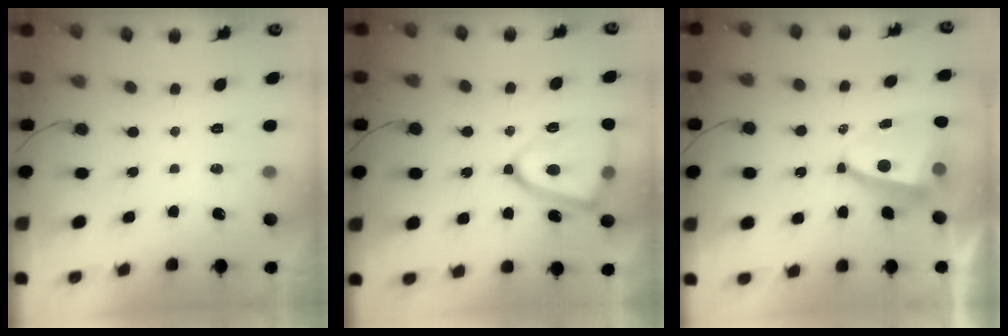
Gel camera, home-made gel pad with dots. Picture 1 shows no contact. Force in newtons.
{"total": 16.4, "press": 16.4, "slide": 1.4}
{"total": 7.9, "press": 7.8, "slide": 0.9}